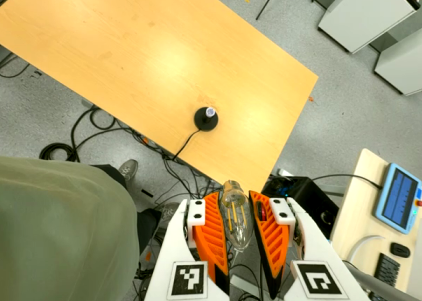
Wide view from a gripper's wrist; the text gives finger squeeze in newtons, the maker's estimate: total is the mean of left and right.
{"total": 20.1, "left": 22.1, "right": 18.2}